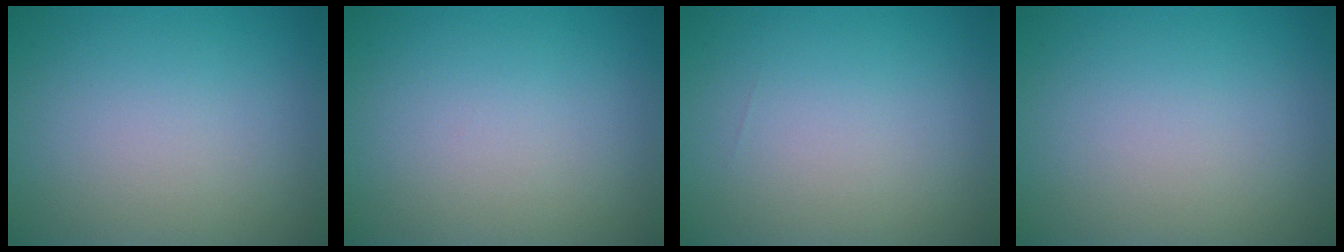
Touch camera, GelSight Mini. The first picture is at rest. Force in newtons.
{"total": 0.0}
{"total": 0.0}
{"total": 0.0}